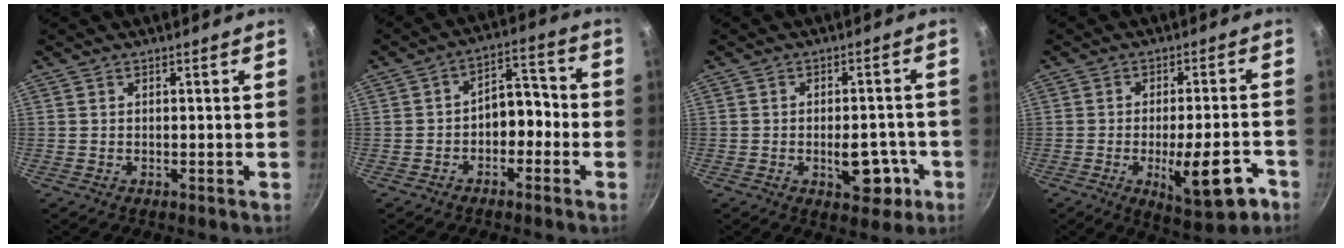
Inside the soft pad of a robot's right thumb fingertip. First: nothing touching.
{"total": 7.8, "force": [-1.8, 5.1, 5.6], "torque": [-0.050, 0.041, -0.042]}
{"total": 7.7, "force": [-2.7, 4.3, 5.8], "torque": [-0.056, 0.023, -0.028]}
{"total": 12.0, "force": [-4.8, 3.9, 10.3], "torque": [-0.147, 0.017, -0.062]}